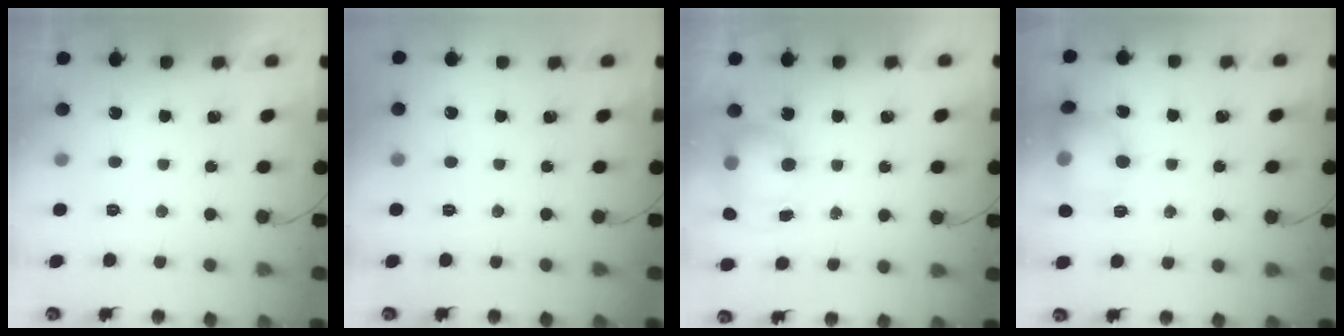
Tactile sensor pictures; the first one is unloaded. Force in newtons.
{"total": 0.0}
{"total": 8.3, "press": 8.2, "slide": 1.5}
{"total": 12.8, "press": 12.6, "slide": 2.1}